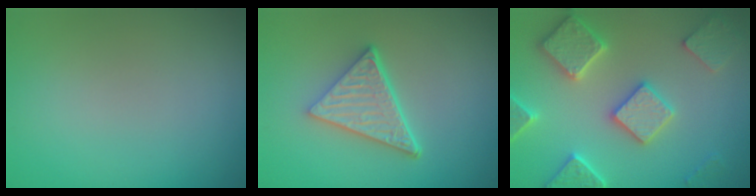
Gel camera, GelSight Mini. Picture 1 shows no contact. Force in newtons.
{"total": 5.0, "press": 3.6, "slide": 3.5}
{"total": 5.8, "press": 5.7, "slide": 1.4}